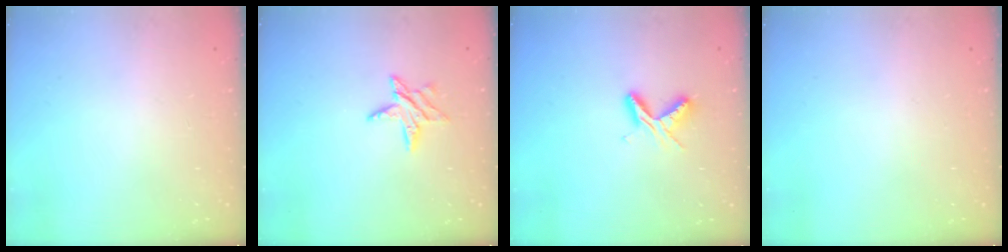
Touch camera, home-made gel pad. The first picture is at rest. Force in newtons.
{"total": 7.0, "press": 7.0, "slide": 0.4}
{"total": 5.4, "press": 5.3, "slide": 0.6}
{"total": 0.0}